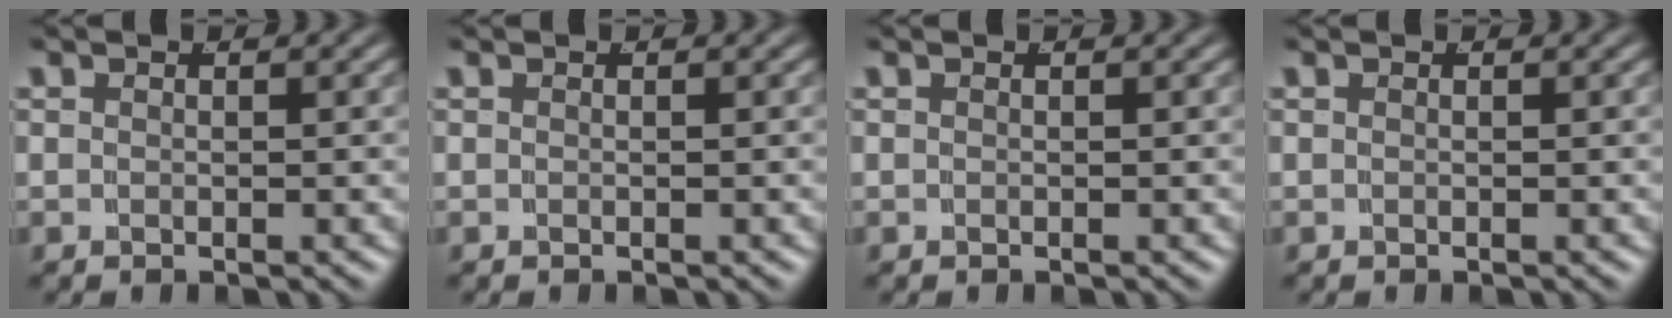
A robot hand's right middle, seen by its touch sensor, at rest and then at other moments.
{"total": 0.0}
{"total": 0.0}
{"total": 0.0}